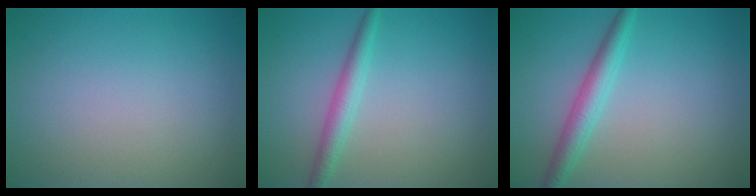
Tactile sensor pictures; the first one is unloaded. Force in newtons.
{"total": 2.3, "press": 2.3, "slide": 0.0}
{"total": 2.9, "press": 2.9, "slide": 0.1}